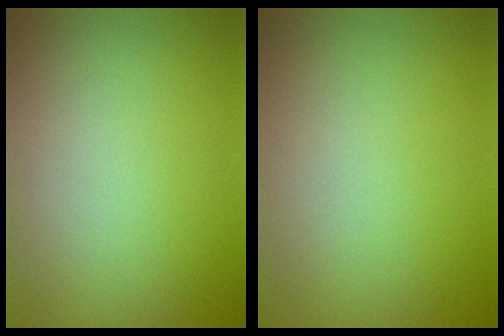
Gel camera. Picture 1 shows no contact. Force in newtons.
{"total": 0.0}